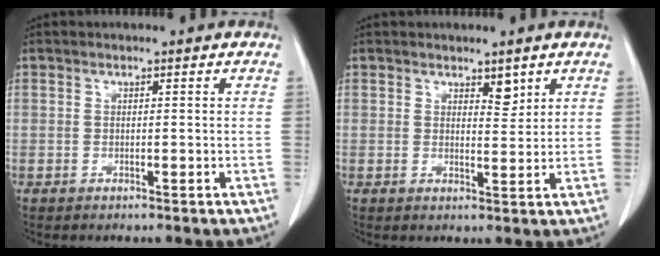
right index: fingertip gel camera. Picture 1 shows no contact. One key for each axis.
{"total": 2.4, "fx": 1.7, "fy": 1.0, "fz": 1.4, "tx": -0.018, "ty": -0.009, "tz": 0.029}